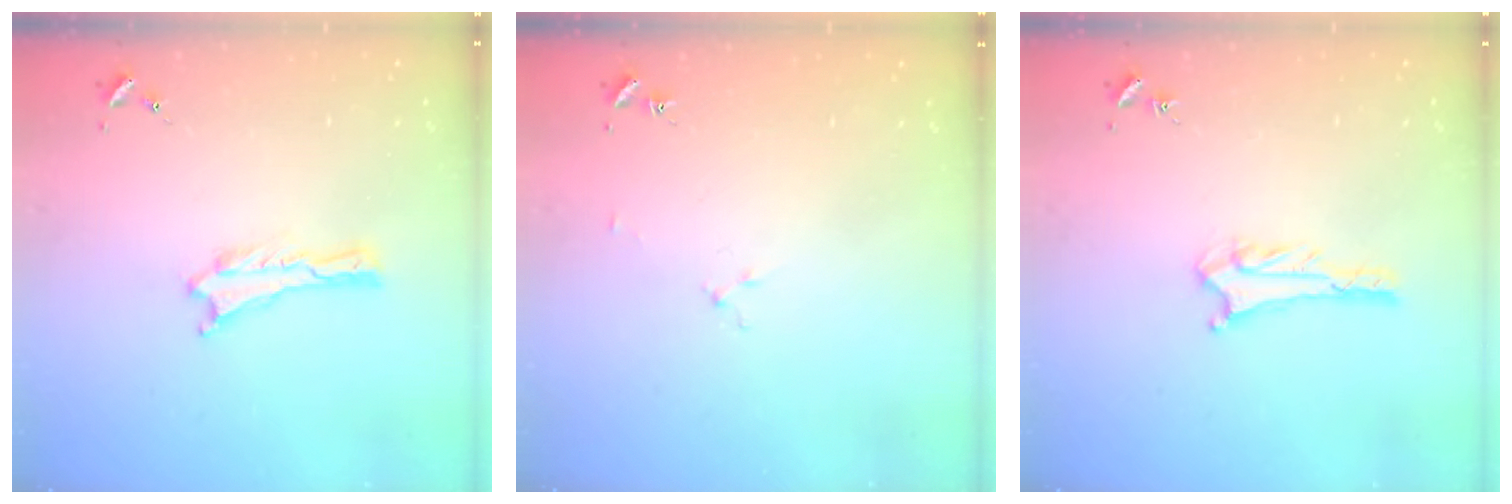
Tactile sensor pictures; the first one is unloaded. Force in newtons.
{"total": 1.6, "press": 1.6, "slide": 0.2}
{"total": 2.8, "press": 2.8, "slide": 0.2}